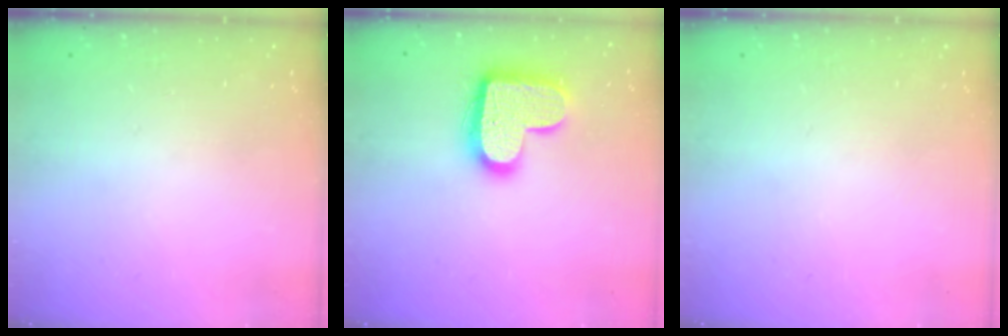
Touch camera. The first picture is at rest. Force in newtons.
{"total": 17.4, "press": 17.4, "slide": 0.9}
{"total": 0.0}